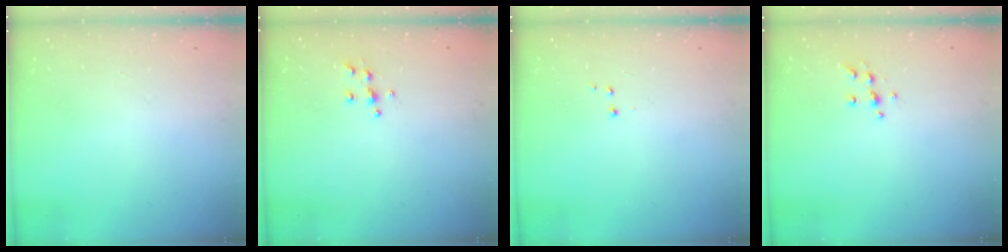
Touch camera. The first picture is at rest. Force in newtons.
{"total": 5.5, "press": 5.4, "slide": 0.6}
{"total": 2.9, "press": 2.8, "slide": 0.7}
{"total": 5.7, "press": 5.7, "slide": 0.9}